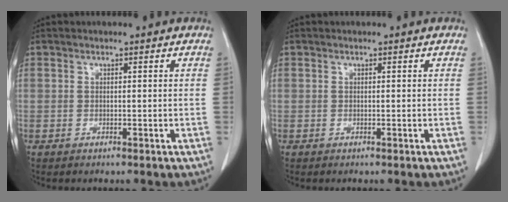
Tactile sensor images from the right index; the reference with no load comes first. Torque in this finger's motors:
{"motor_torque": [0.00, 0.00, 0.04, 0.00]}